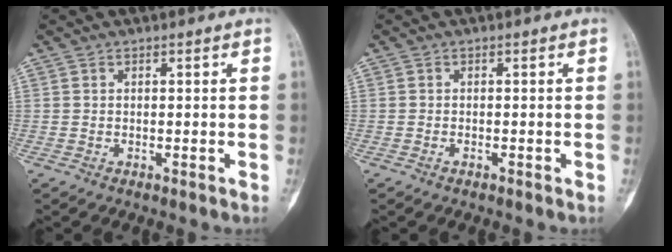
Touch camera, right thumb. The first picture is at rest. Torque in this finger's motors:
{"motor_torque": [-0.78, -0.04, -0.06, 0.27, -0.06]}